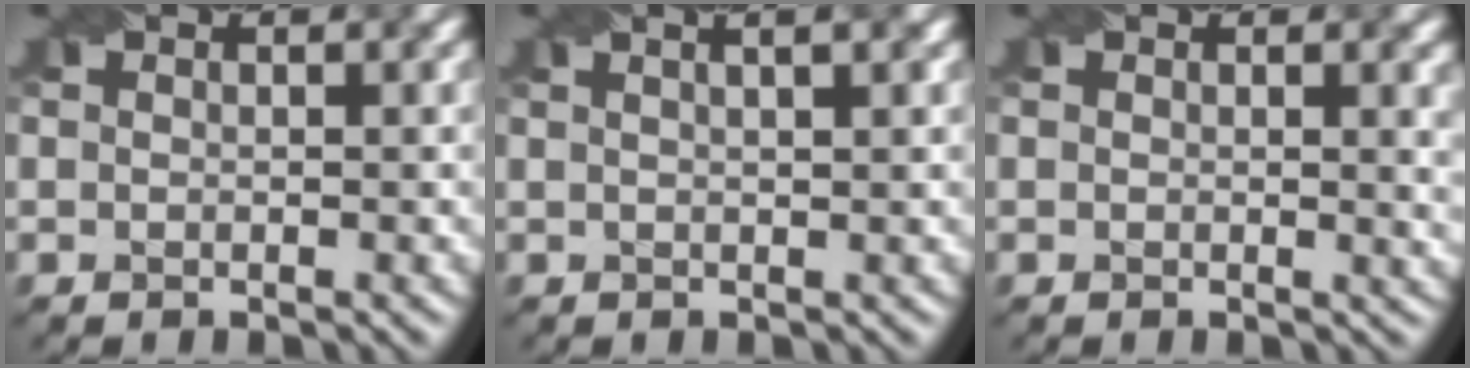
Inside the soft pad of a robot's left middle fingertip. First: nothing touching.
{"total": 5.1, "force": [2.4, 2.6, 3.7], "torque": [-0.008, 0.041, -0.006]}
{"total": 2.6, "force": [0.7, 0.9, 2.3], "torque": [-0.019, 0.000, 0.010]}